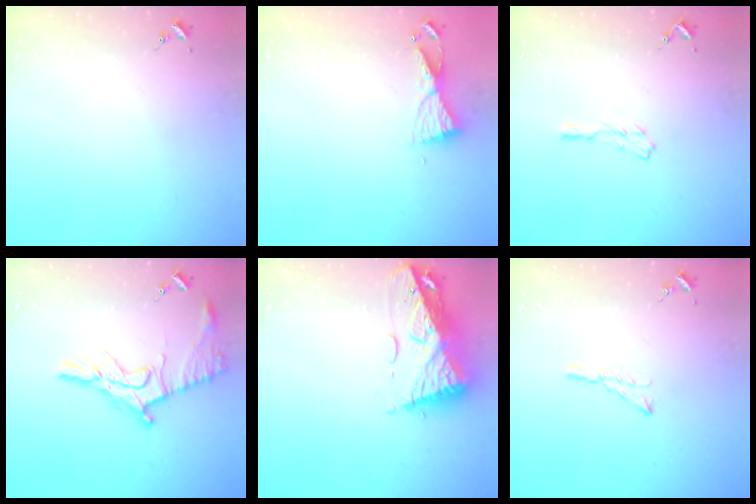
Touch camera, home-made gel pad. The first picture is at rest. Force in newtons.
{"total": 5.4, "press": 5.4, "slide": 0.5}
{"total": 3.5, "press": 3.5, "slide": 0.4}
{"total": 13.9, "press": 13.8, "slide": 0.9}
{"total": 10.8, "press": 10.7, "slide": 1.0}
{"total": 4.7, "press": 4.7, "slide": 0.1}